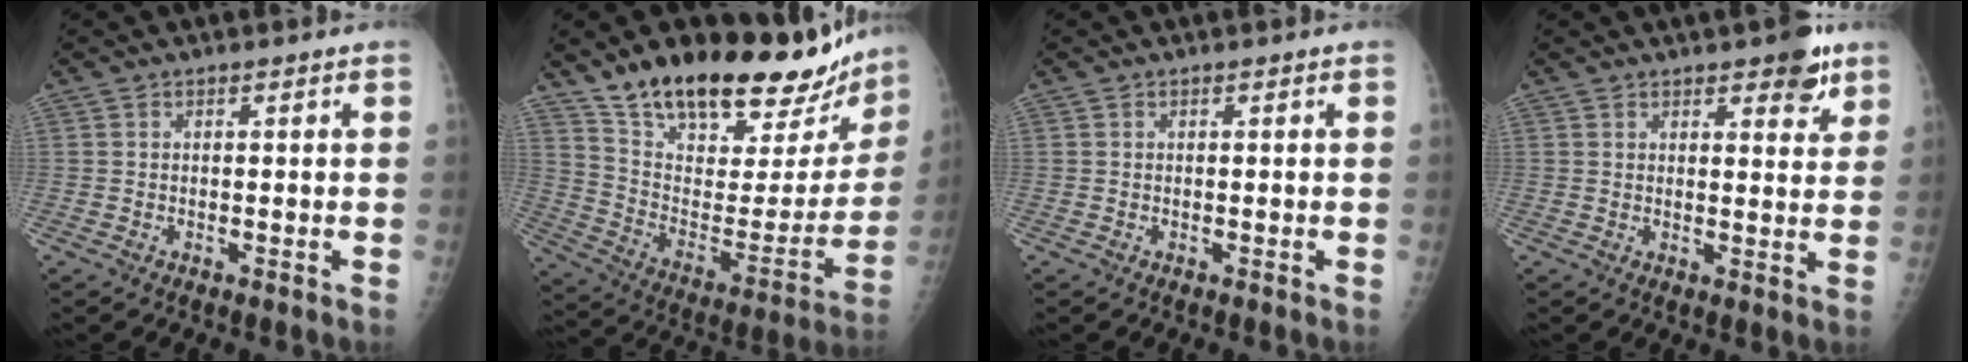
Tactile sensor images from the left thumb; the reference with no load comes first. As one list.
[{"total": 29.4, "force": [23.6, 9.7, 14.7], "torque": [-0.193, -0.104, 0.357]}, {"total": 0.0}, {"total": 6.2, "force": [4.0, 2.5, 4.1], "torque": [-0.028, -0.019, 0.048]}]